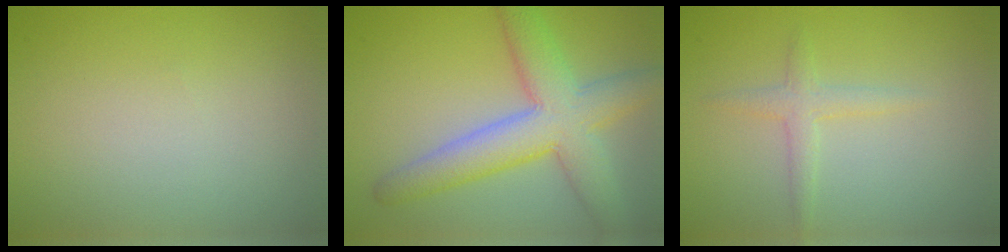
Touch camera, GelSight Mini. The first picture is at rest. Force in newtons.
{"total": 6.9, "press": 6.9, "slide": 0.2}
{"total": 1.7, "press": 1.7, "slide": 0.1}